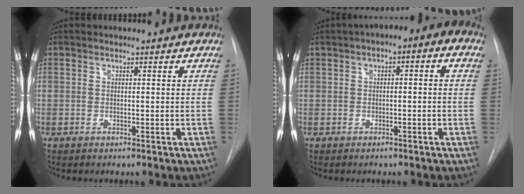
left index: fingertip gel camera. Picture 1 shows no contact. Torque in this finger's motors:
{"motor_torque": [-0.46, -1.68, -0.23, 0.15]}